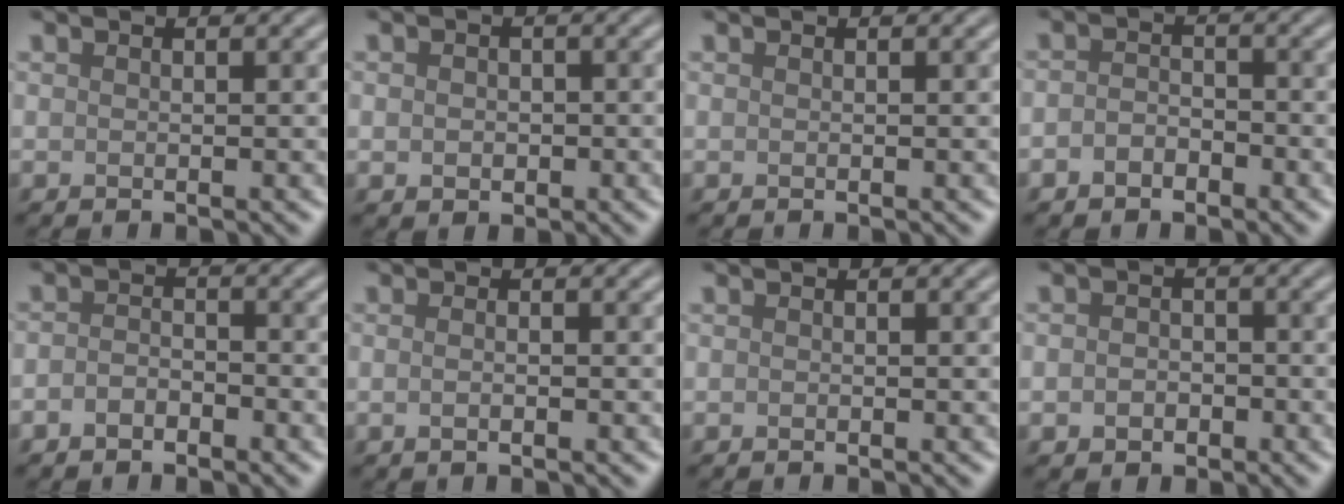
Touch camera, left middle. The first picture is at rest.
{"total": 1.6, "force": [-0.2, 1.3, 0.8], "torque": [-0.011, -0.004, -0.004]}
{"total": 0.0}
{"total": 2.0, "force": [-1.1, 1.4, 1.0], "torque": [-0.019, 0.003, -0.027]}
{"total": 1.8, "force": [-1.1, 1.0, 1.1], "torque": [-0.023, 0.002, -0.024]}
{"total": 1.4, "force": [-0.1, 0.6, 1.2], "torque": [-0.008, -0.004, -0.008]}
{"total": 0.0}
{"total": 2.0, "force": [-0.7, 1.6, 0.9], "torque": [-0.012, -0.003, -0.015]}